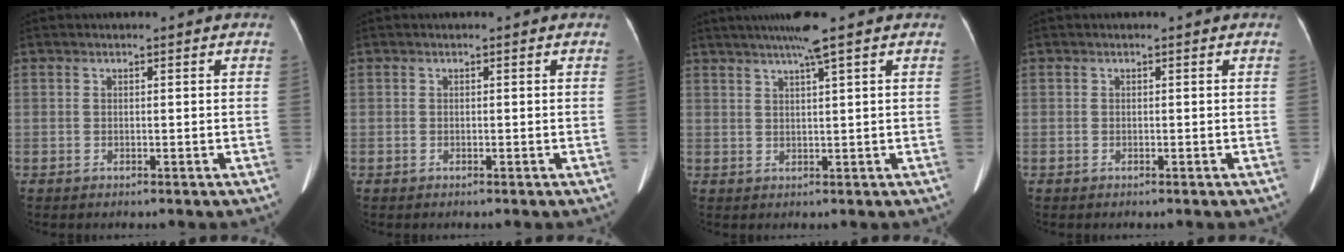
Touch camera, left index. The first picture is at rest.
{"total": 0.0}
{"total": 5.1, "force": [3.5, -1.1, 3.5], "torque": [-0.062, 0.013, 0.062]}
{"total": 0.0}